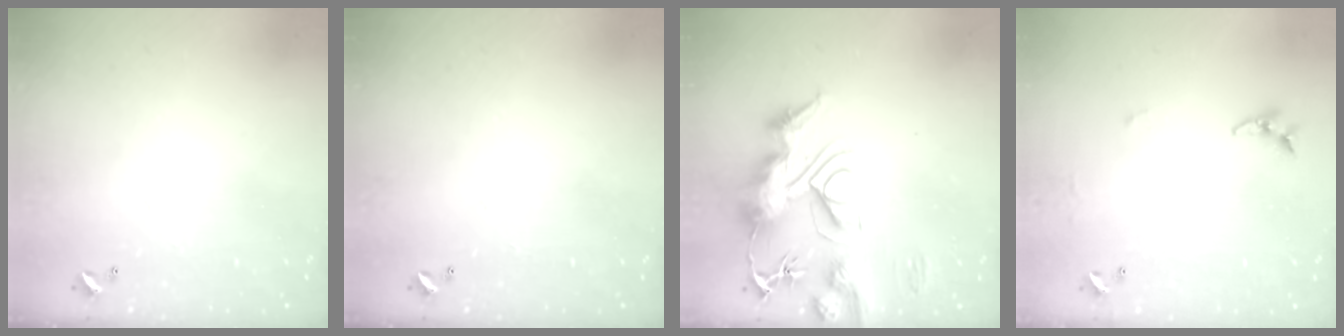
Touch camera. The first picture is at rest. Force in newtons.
{"total": 0.0}
{"total": 15.0, "press": 14.9, "slide": 1.9}
{"total": 5.4, "press": 5.3, "slide": 0.6}